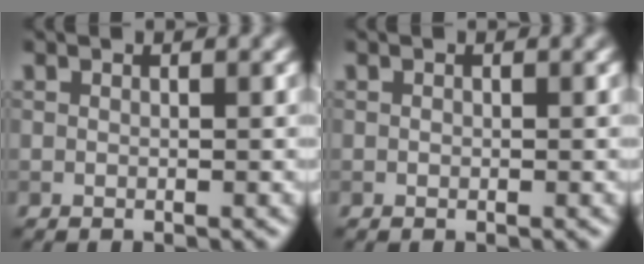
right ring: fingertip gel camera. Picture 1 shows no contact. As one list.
[{"total": 0.0}]